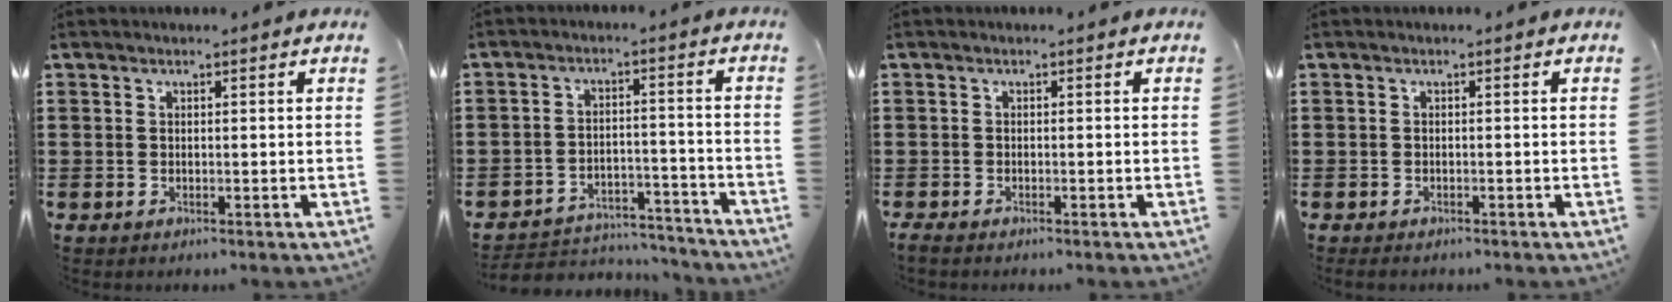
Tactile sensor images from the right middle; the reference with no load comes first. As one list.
[{"total": 4.7, "force": [-4.5, 1.2, 0.5], "torque": [-0.018, 0.008, -0.096]}, {"total": 0.7, "force": [-0.7, 0.2, 0.2], "torque": [-0.006, -0.004, -0.013]}, {"total": 0.5, "force": [-0.5, 0.2, 0.2], "torque": [-0.004, -0.004, -0.009]}]